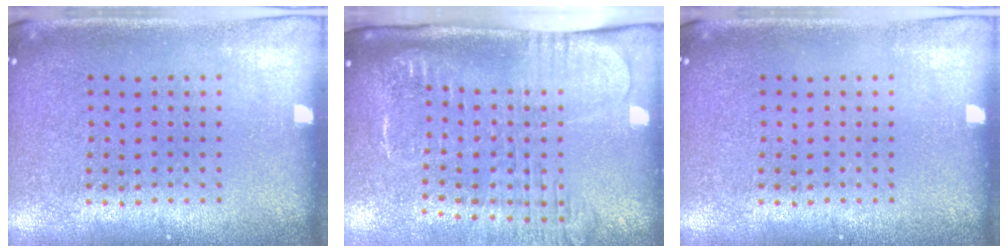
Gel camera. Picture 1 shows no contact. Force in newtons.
{"total": 2.7, "press": 2.0, "slide": 1.7}
{"total": 0.0}